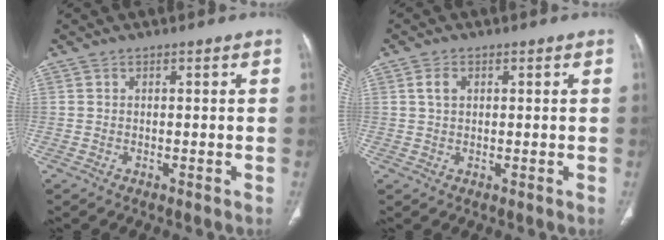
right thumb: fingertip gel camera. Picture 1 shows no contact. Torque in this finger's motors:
{"motor_torque": [0.08, 0.05, 0.21, -0.07, 0.03]}